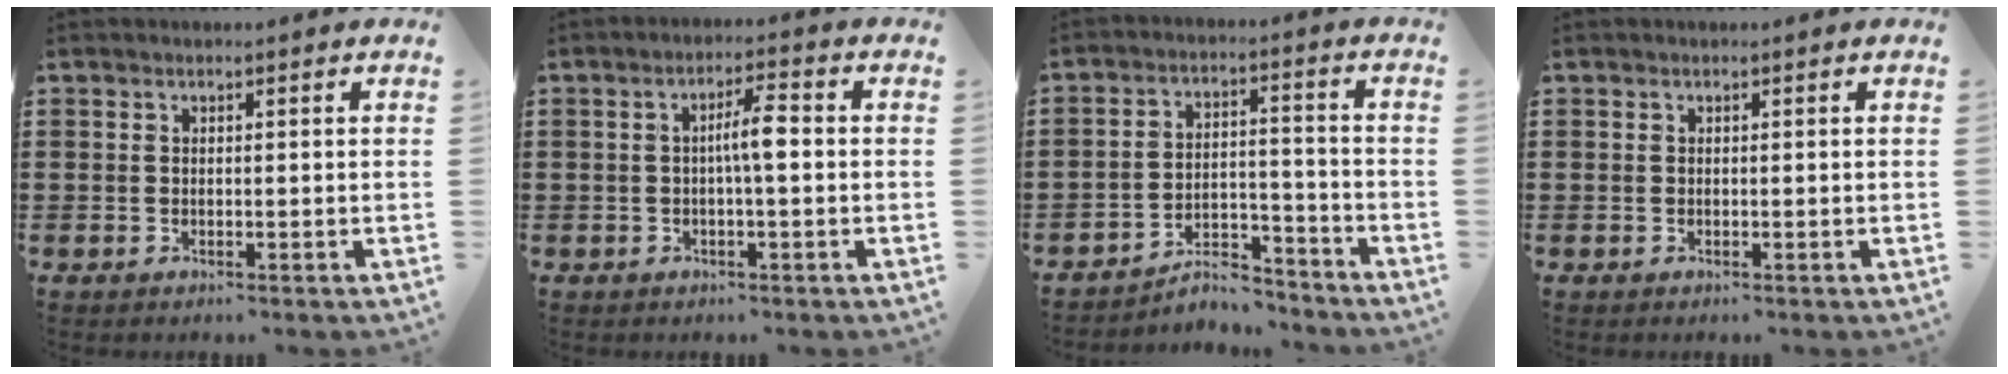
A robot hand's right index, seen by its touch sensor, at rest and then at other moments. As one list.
[{"total": 4.4, "force": [-0.2, 0.8, 4.4], "torque": [-0.080, 0.009, -0.007]}, {"total": 5.7, "force": [-5.2, 1.1, 1.9], "torque": [-0.038, 0.005, -0.103]}, {"total": 0.0}]